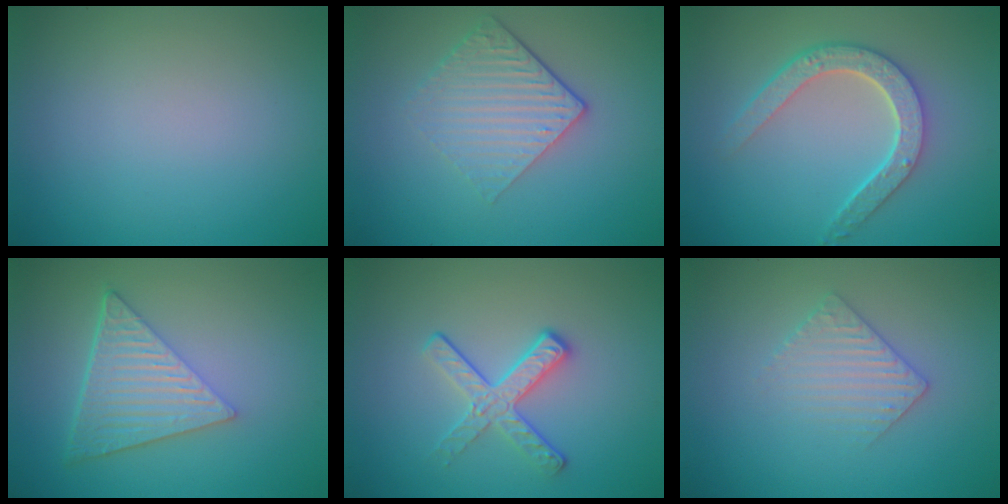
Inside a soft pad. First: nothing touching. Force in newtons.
{"total": 4.3, "press": 2.9, "slide": 3.1}
{"total": 4.6, "press": 3.5, "slide": 2.9}
{"total": 6.4, "press": 4.4, "slide": 4.7}
{"total": 3.0, "press": 2.6, "slide": 1.6}
{"total": 2.5, "press": 2.4, "slide": 0.5}